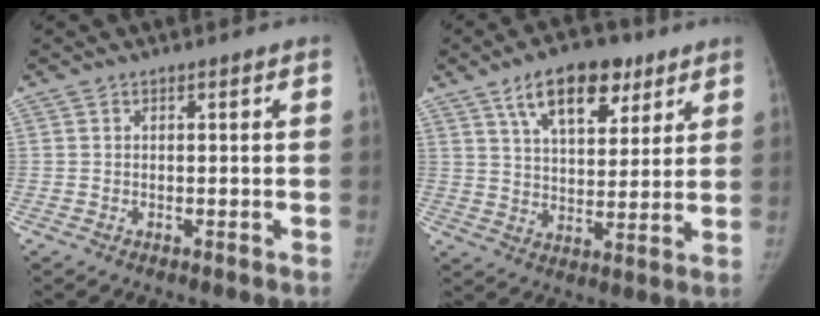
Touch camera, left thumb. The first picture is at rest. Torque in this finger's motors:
{"motor_torque": [0.07, 0.25, 0.86, -0.64, 0.14]}